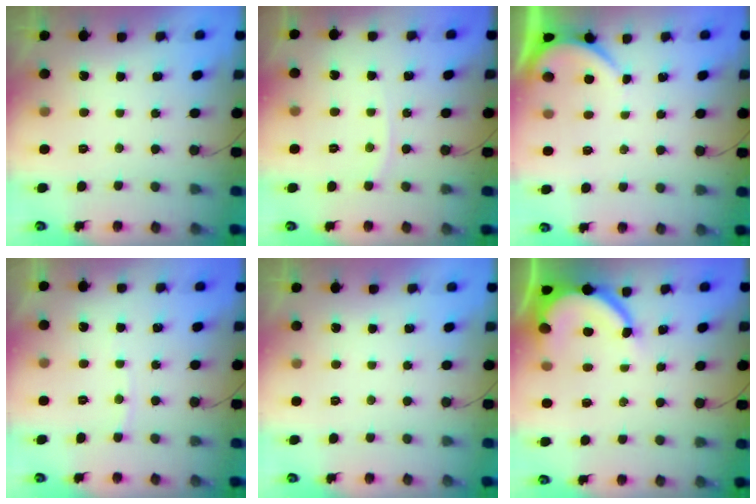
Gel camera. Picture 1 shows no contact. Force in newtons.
{"total": 3.9, "press": 3.9, "slide": 0.5}
{"total": 2.2, "press": 2.2, "slide": 0.2}
{"total": 3.0, "press": 3.0, "slide": 0.3}
{"total": 0.0}
{"total": 8.7, "press": 8.7, "slide": 0.8}